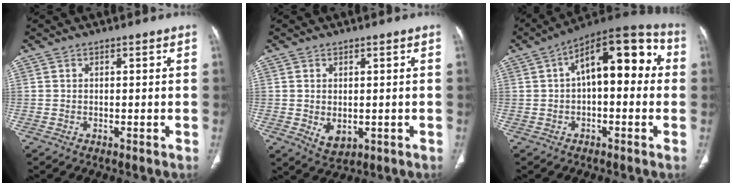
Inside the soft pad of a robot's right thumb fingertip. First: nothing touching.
{"total": 4.2, "force": [-0.5, 2.8, 3.1], "torque": [-0.044, -0.009, 0.006]}
{"total": 16.0, "force": [2.2, 7.6, 13.9], "torque": [-0.169, 0.047, 0.023]}